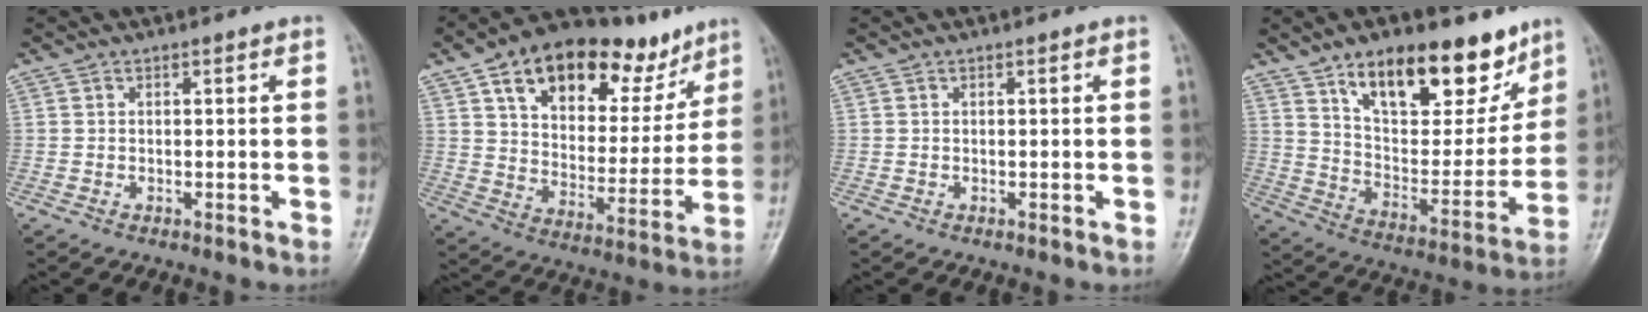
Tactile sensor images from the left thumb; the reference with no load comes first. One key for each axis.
{"total": 24.0, "fx": 13.8, "fy": 12.9, "fz": 14.7, "tx": -0.181, "ty": -0.021, "tz": 0.222}
{"total": 0.0}
{"total": 20.7, "fx": 13.4, "fy": 9.4, "fz": 12.7, "tx": -0.136, "ty": -0.069, "tz": 0.224}